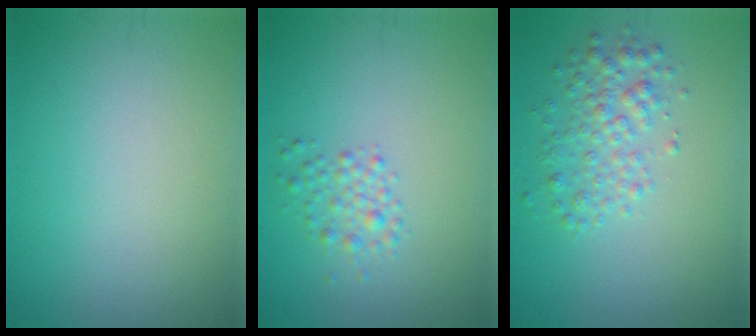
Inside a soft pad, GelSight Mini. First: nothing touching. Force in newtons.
{"total": 1.8, "press": 1.8, "slide": 0.1}
{"total": 3.0, "press": 3.0, "slide": 0.0}